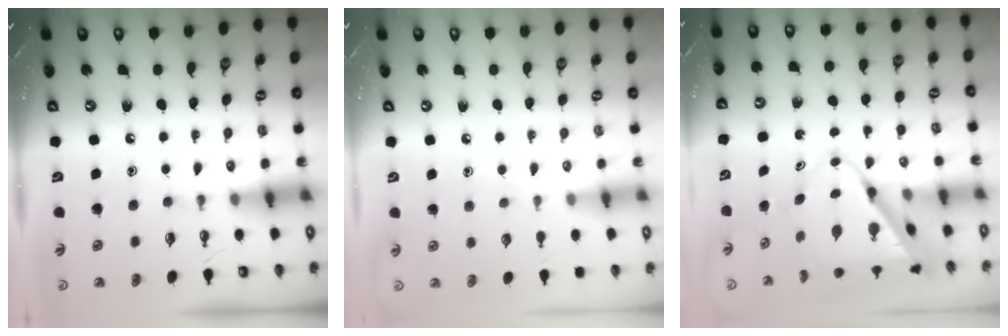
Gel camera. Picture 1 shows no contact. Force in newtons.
{"total": 5.8, "press": 5.8, "slide": 0.7}
{"total": 9.4, "press": 9.4, "slide": 0.8}